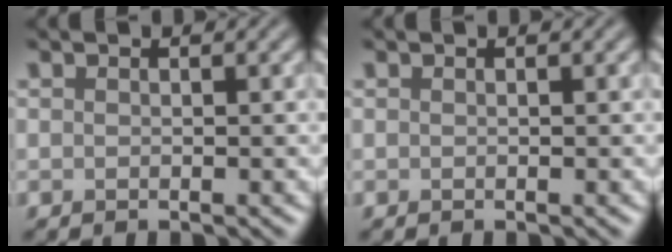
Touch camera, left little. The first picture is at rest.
{"total": 0.0}